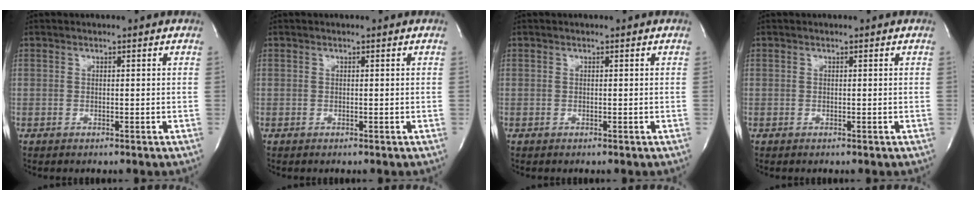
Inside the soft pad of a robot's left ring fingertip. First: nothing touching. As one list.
[{"total": 0.0}, {"total": 0.0}, {"total": 0.0}]